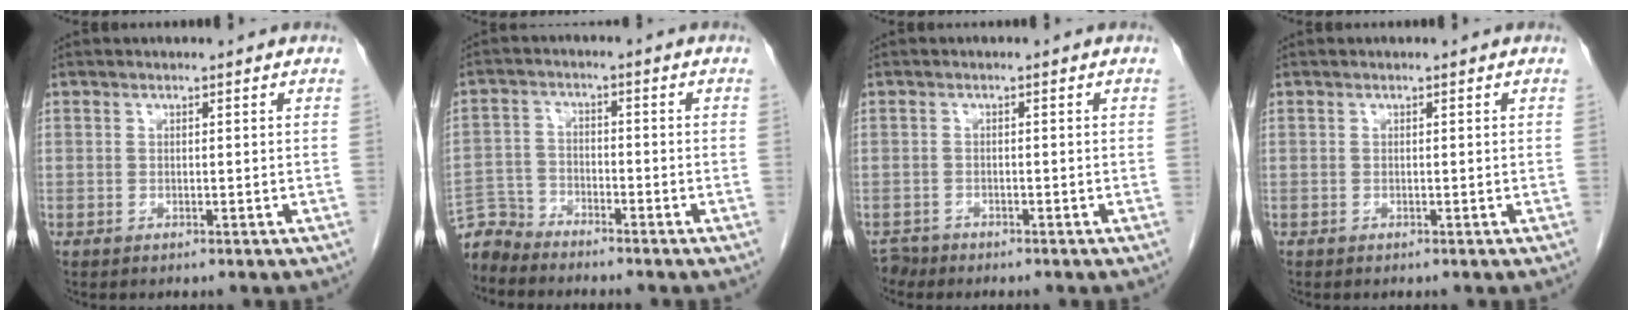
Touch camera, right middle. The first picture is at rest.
{"total": 4.8, "force": [-4.8, 0.5, -0.6], "torque": [0.012, -0.005, -0.092]}
{"total": 1.4, "force": [-1.3, 0.5, -0.4], "torque": [0.004, -0.002, -0.023]}
{"total": 0.0}